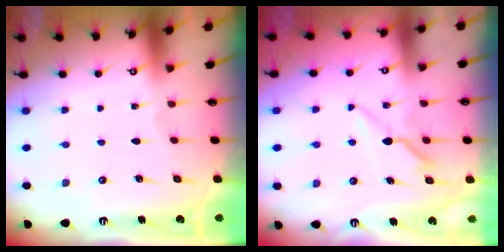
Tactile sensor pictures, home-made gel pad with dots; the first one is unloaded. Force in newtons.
{"total": 7.7, "press": 7.7, "slide": 0.4}